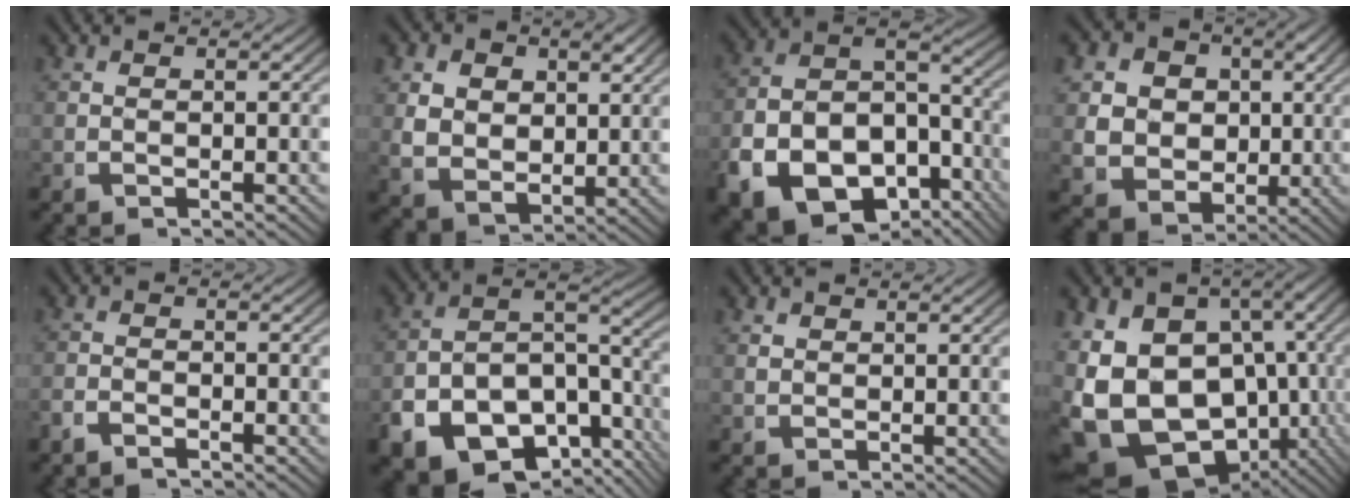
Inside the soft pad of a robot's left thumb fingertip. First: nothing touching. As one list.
[{"total": 6.7, "force": [0.6, 5.4, 4.0], "torque": [-0.099, -0.034, 0.031]}, {"total": 16.0, "force": [-5.8, 11.7, 9.3], "torque": [-0.202, -0.060, -0.075]}, {"total": 12.0, "force": [0.4, 9.9, 6.7], "torque": [-0.153, -0.047, 0.018]}, {"total": 1.5, "force": [-1.4, 0.5, 0.3], "torque": [-0.002, 0.000, -0.030]}, {"total": 15.8, "force": [-5.8, 11.5, 9.1], "torque": [-0.200, -0.058, -0.080]}, {"total": 0.9, "force": [0.7, 0.5, 0.2], "torque": [-0.003, 0.001, 0.018]}, {"total": 20.7, "force": [-4.7, 14.9, 13.6], "torque": [-0.294, -0.110, -0.028]}]